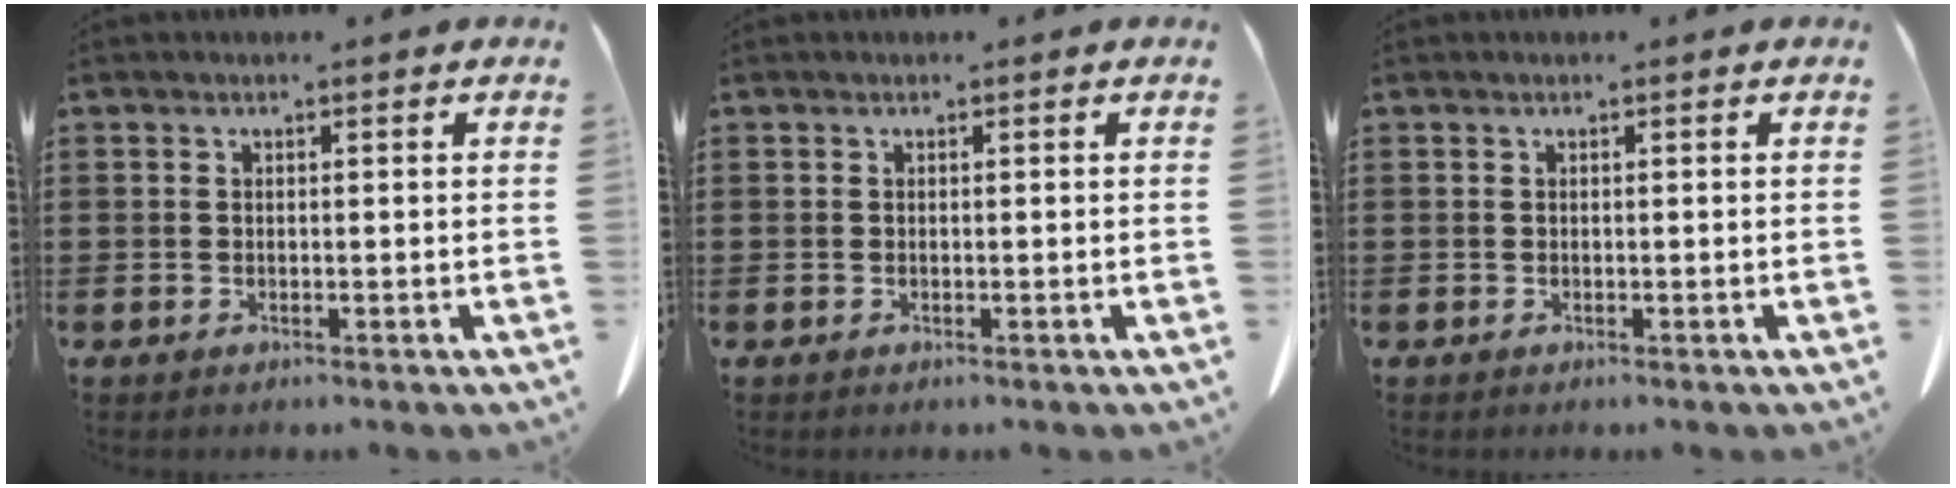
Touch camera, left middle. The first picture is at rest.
{"total": 0.0}
{"total": 0.0}